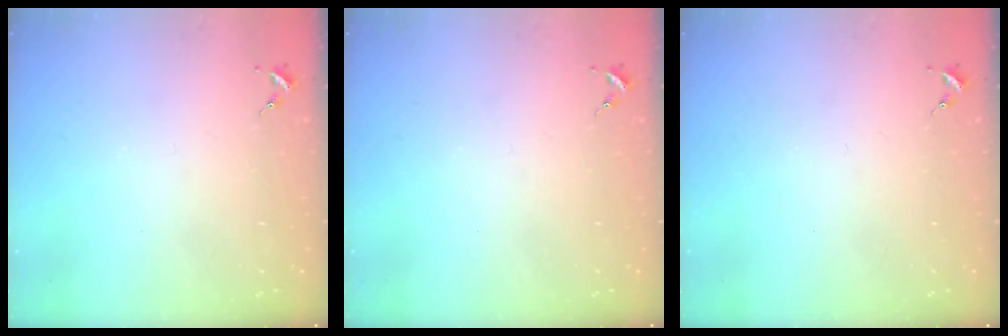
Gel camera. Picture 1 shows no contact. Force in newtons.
{"total": 0.0}
{"total": 0.0}